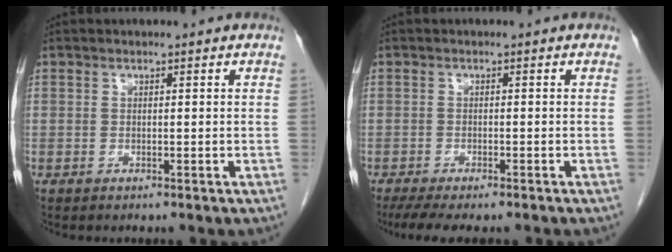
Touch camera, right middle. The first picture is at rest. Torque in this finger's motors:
{"motor_torque": [0.67, -0.52, 0.07, 0.05]}